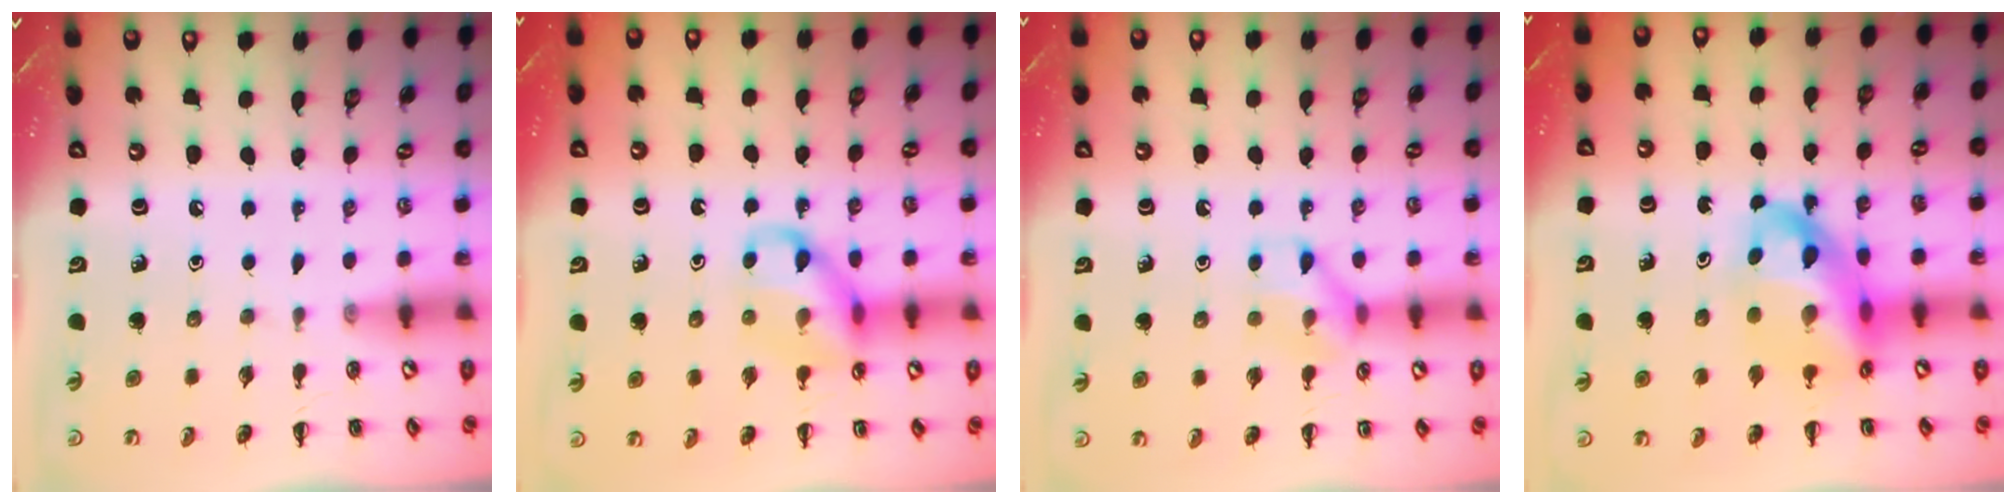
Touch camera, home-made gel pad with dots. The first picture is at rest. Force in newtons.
{"total": 11.7, "press": 11.6, "slide": 1.6}
{"total": 8.8, "press": 8.7, "slide": 0.6}
{"total": 15.8, "press": 15.2, "slide": 4.0}